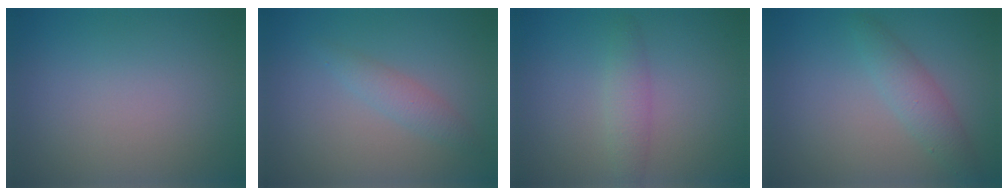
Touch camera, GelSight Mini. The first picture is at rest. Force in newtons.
{"total": 1.8, "press": 1.8, "slide": 0.1}
{"total": 1.9, "press": 1.9, "slide": 0.0}
{"total": 2.4, "press": 2.4, "slide": 0.1}